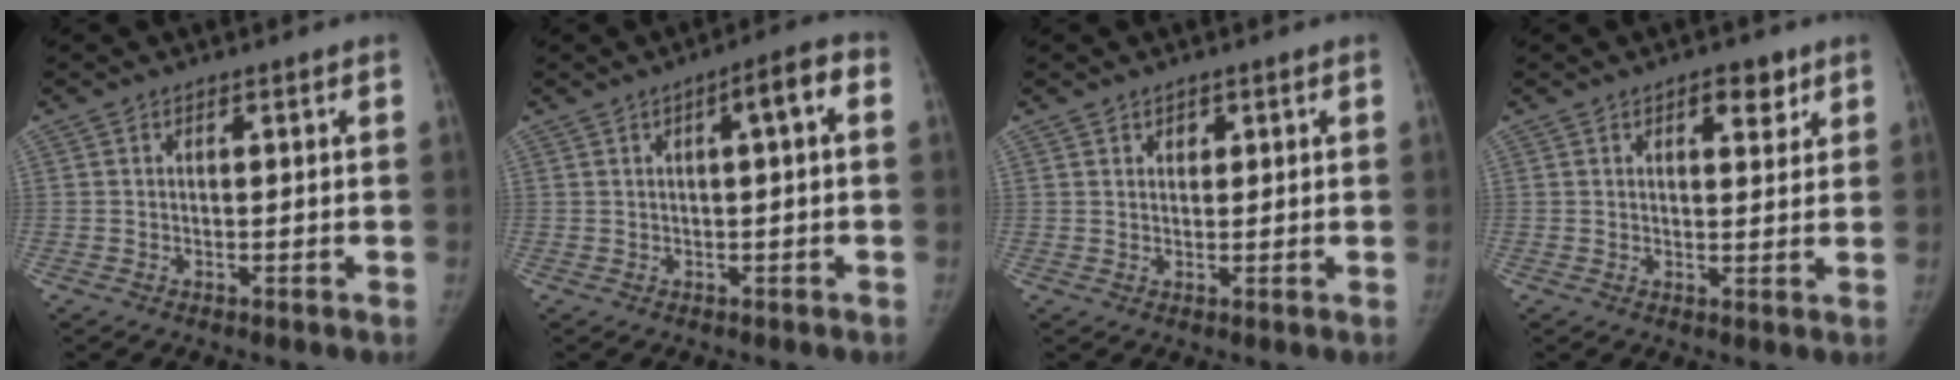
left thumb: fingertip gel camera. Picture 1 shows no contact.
{"total": 4.9, "force": [0.8, 1.1, 4.7], "torque": [-0.066, 0.023, 0.007]}
{"total": 1.3, "force": [0.8, 1.0, 0.2], "torque": [0.011, -0.006, 0.011]}
{"total": 4.8, "force": [2.7, 2.3, 3.2], "torque": [-0.024, -0.012, 0.036]}